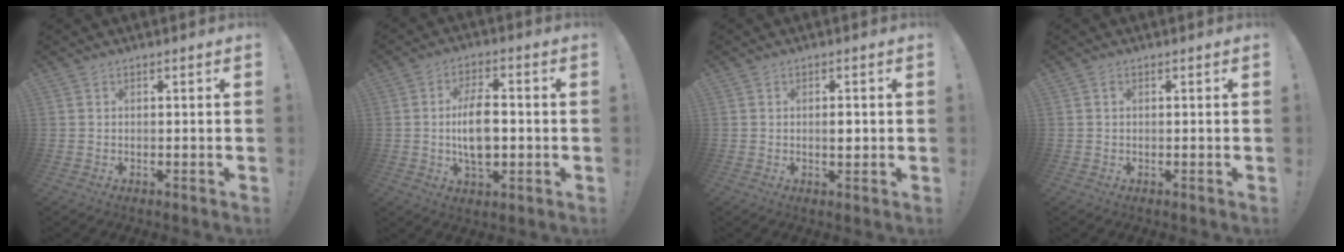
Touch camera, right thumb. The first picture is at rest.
{"total": 10.9, "force": [-0.8, 5.9, 9.2], "torque": [-0.161, 0.002, -0.018]}
{"total": 2.2, "force": [-0.3, 1.0, 2.0], "torque": [-0.026, 0.000, -0.008]}
{"total": 0.6, "force": [0.1, 0.4, 0.4], "torque": [-0.002, -0.001, 0.000]}